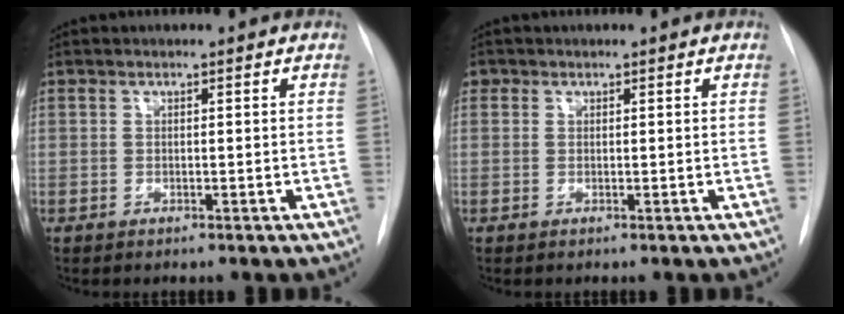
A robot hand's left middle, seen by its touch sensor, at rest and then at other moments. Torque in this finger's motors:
{"motor_torque": [0.05, -0.05, -0.03, -0.01]}